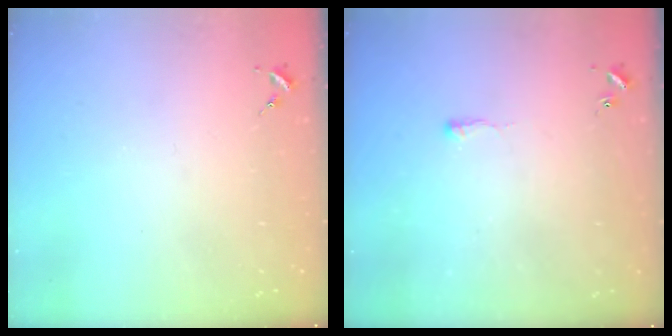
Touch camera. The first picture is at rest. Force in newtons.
{"total": 2.1, "press": 2.1, "slide": 0.5}